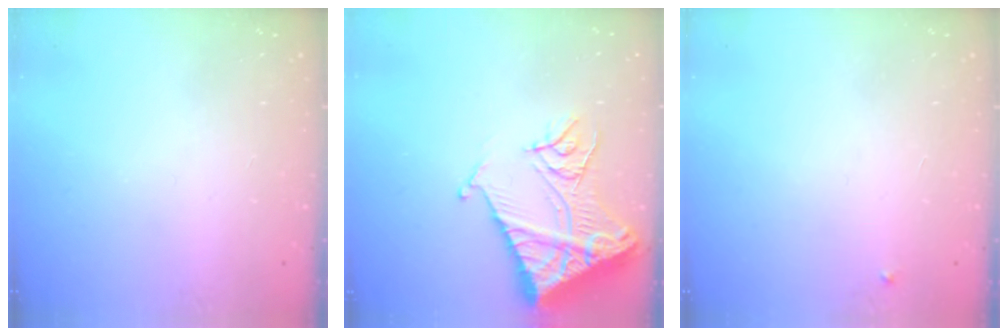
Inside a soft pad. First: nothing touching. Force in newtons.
{"total": 15.7, "press": 15.6, "slide": 1.7}
{"total": 2.7, "press": 2.7, "slide": 0.2}